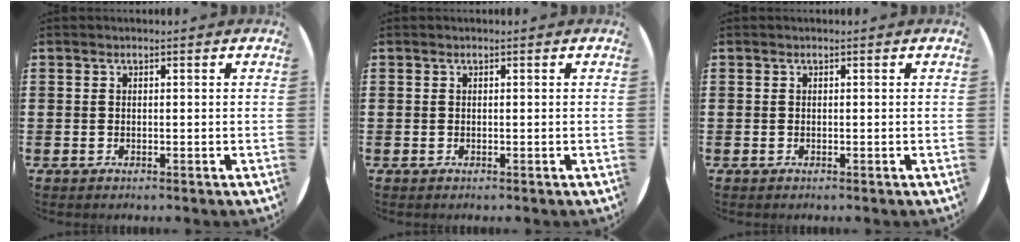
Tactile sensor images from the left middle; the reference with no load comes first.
{"total": 0.0}
{"total": 0.0}